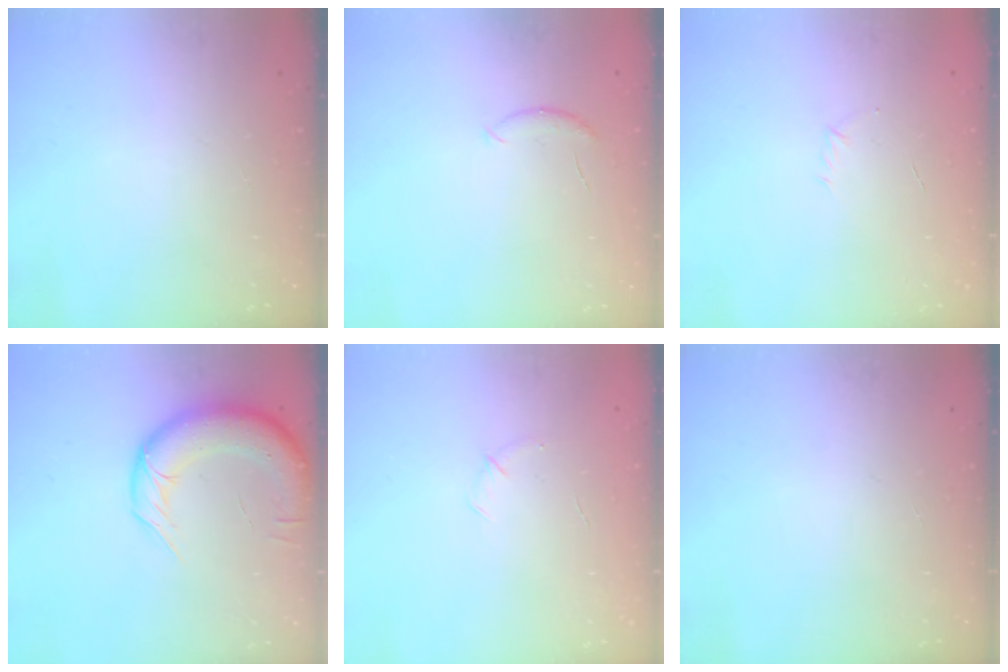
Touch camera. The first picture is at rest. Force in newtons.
{"total": 6.2, "press": 6.1, "slide": 0.9}
{"total": 2.9, "press": 2.8, "slide": 0.7}
{"total": 13.9, "press": 13.4, "slide": 3.7}
{"total": 5.0, "press": 4.9, "slide": 1.3}
{"total": 0.0}